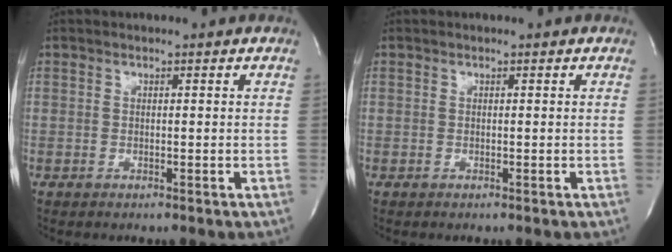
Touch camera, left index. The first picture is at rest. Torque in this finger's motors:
{"motor_torque": [0.00, 0.00, 0.00, 0.00]}